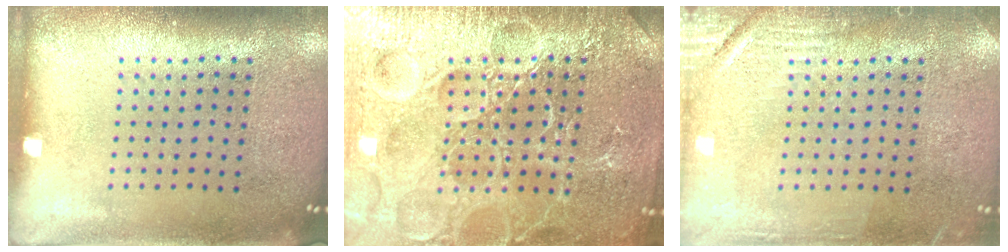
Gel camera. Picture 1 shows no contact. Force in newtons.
{"total": 7.2, "press": 7.2, "slide": 0.9}
{"total": 2.9, "press": 2.9, "slide": 0.3}